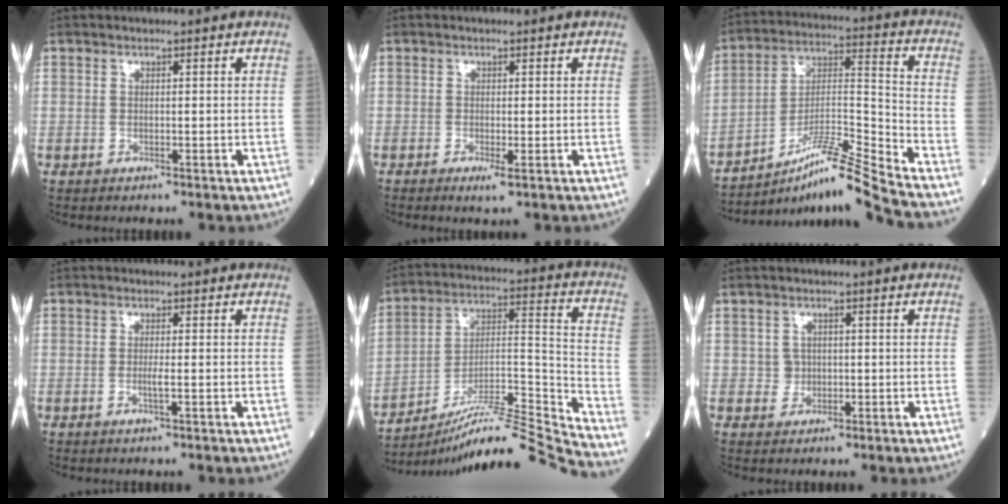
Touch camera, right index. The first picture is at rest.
{"total": 1.5, "force": [-0.7, 0.1, 1.4], "torque": [-0.021, -0.004, -0.012]}
{"total": 13.8, "force": [-11.2, -2.1, 7.7], "torque": [-0.136, 0.009, -0.195]}
{"total": 1.6, "force": [-0.4, -0.1, 1.6], "torque": [-0.033, -0.003, -0.009]}
{"total": 20.0, "force": [-18.5, -2.9, 7.2], "torque": [-0.127, 0.013, -0.304]}
{"total": 1.9, "force": [0.0, 1.8, 0.5], "torque": [-0.005, 0.004, 0.000]}